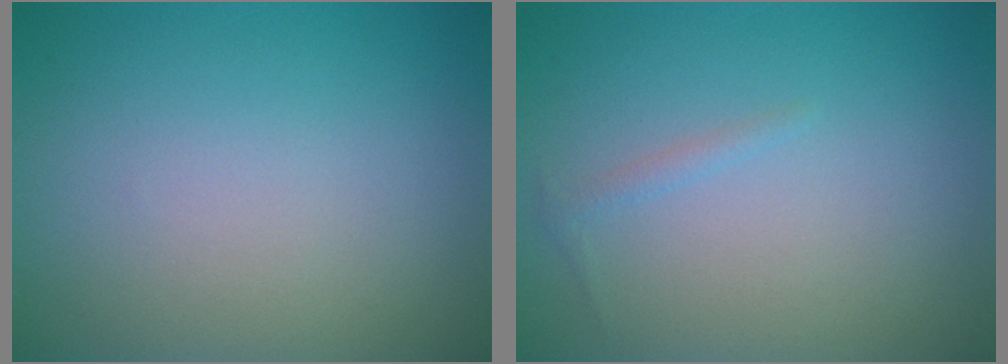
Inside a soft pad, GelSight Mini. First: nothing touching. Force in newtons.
{"total": 0.6, "press": 0.6, "slide": 0.1}